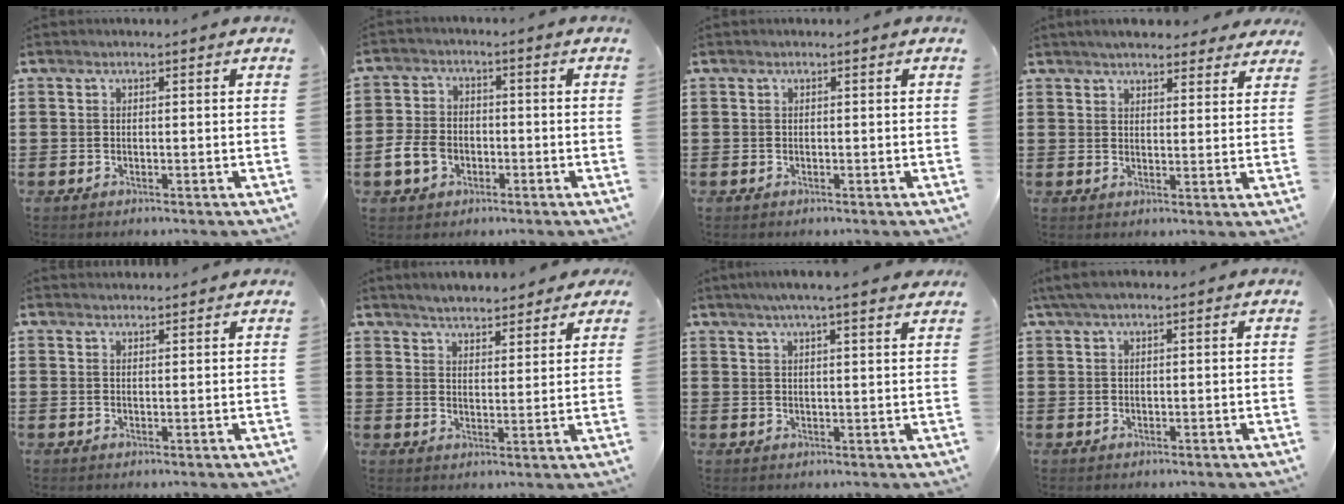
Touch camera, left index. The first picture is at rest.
{"total": 5.0, "force": [-1.9, 3.7, 2.8], "torque": [-0.074, 0.001, -0.041]}
{"total": 0.0}
{"total": 4.2, "force": [3.9, 0.7, 1.3], "torque": [-0.036, -0.007, 0.073]}
{"total": 1.1, "force": [1.1, 0.0, 0.1], "torque": [-0.005, -0.001, 0.022]}
{"total": 3.9, "force": [3.7, 0.7, 0.7], "torque": [-0.028, -0.007, 0.067]}
{"total": 4.0, "force": [3.3, -0.3, 2.3], "torque": [-0.054, -0.006, 0.058]}
{"total": 1.9, "force": [0.9, 0.3, 1.6], "torque": [-0.031, 0.003, 0.017]}